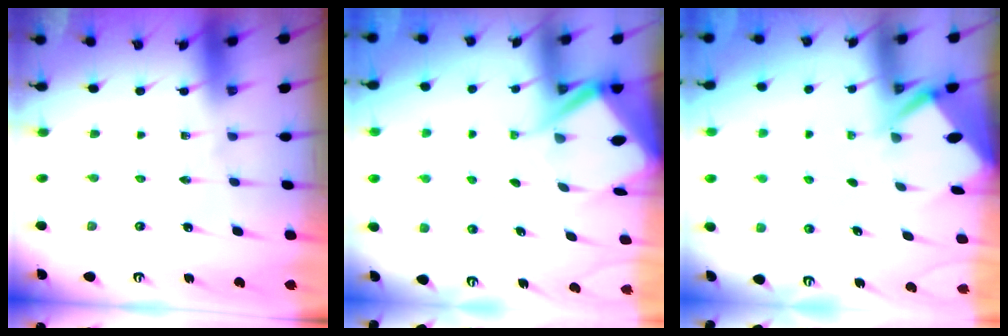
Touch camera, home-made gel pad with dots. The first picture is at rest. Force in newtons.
{"total": 7.4, "press": 7.4, "slide": 0.7}
{"total": 3.0, "press": 3.0, "slide": 0.2}